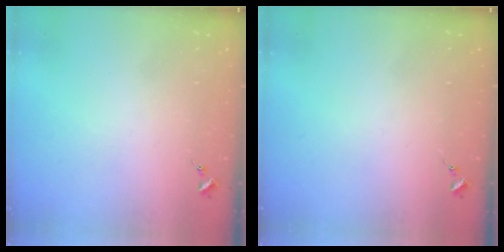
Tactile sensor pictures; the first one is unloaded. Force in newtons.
{"total": 0.0}